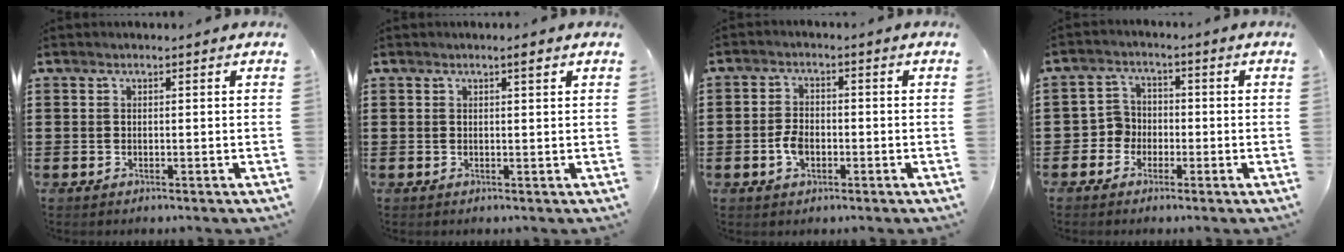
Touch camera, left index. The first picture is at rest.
{"total": 1.5, "force": [0.9, 0.2, 1.3], "torque": [-0.017, -0.001, 0.013]}
{"total": 3.7, "force": [-1.1, 2.2, 2.8], "torque": [-0.064, -0.002, -0.022]}
{"total": 3.8, "force": [-1.9, 3.2, 0.7], "torque": [-0.035, 0.005, -0.044]}